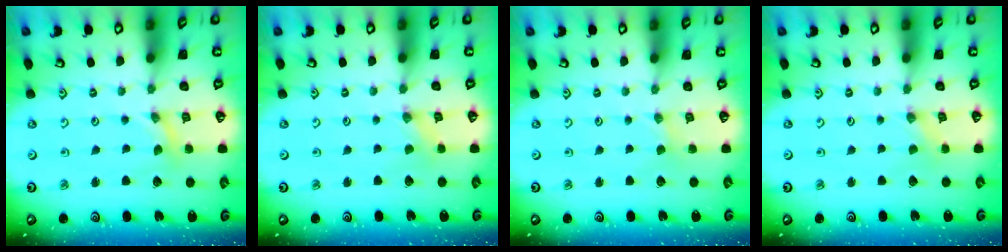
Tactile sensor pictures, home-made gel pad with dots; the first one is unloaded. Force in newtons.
{"total": 0.0}
{"total": 0.0}
{"total": 0.0}